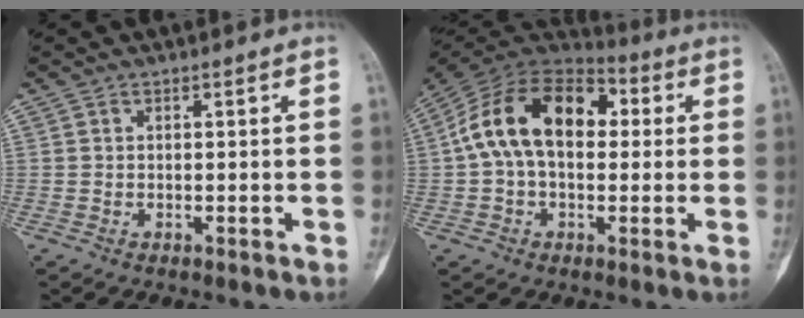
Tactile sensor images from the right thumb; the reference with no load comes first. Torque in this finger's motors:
{"motor_torque": [1.49, 3.49, 1.03, -0.80, 0.59]}